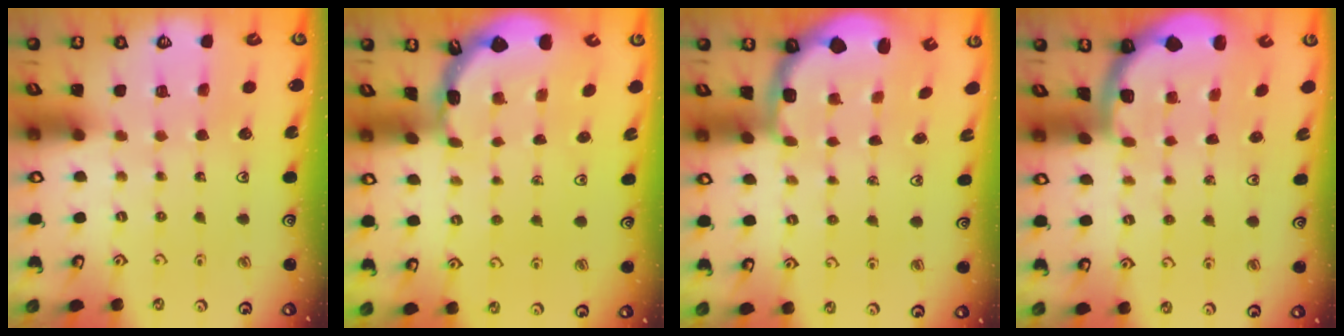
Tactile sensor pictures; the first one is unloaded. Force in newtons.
{"total": 1.8, "press": 1.8, "slide": 0.1}
{"total": 2.1, "press": 1.4, "slide": 1.6}
{"total": 1.4, "press": 1.4, "slide": 0.1}